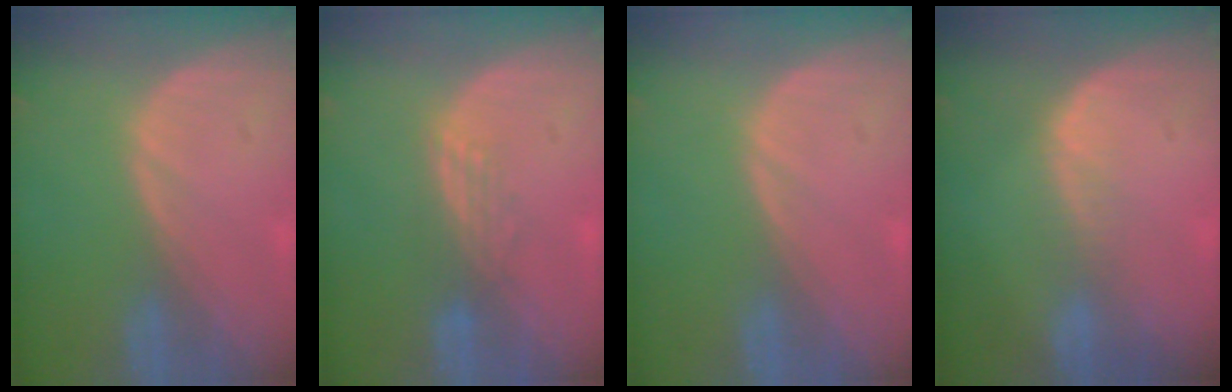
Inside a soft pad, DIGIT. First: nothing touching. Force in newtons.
{"total": 2.9, "press": 2.4, "slide": 1.6}
{"total": 0.0}
{"total": 2.3, "press": 1.6, "slide": 1.6}